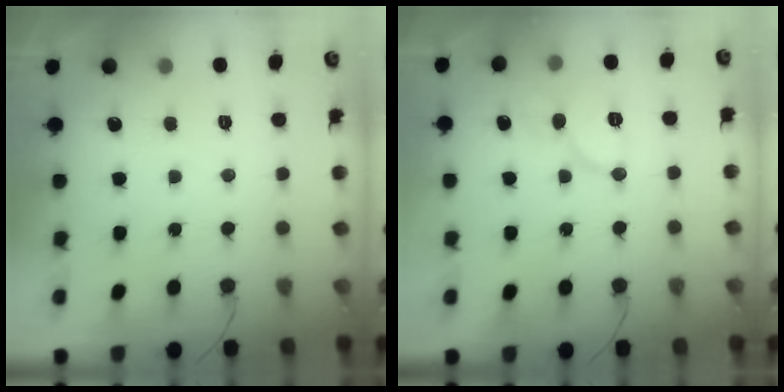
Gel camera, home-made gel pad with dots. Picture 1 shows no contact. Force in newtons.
{"total": 8.4, "press": 8.3, "slide": 0.9}